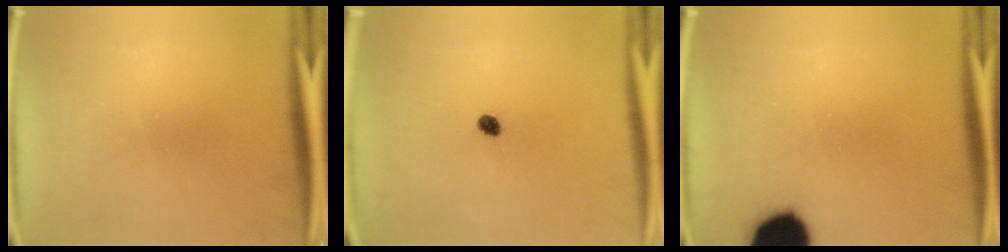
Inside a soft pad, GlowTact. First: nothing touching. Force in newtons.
{"total": 1.7}
{"total": 16.0}